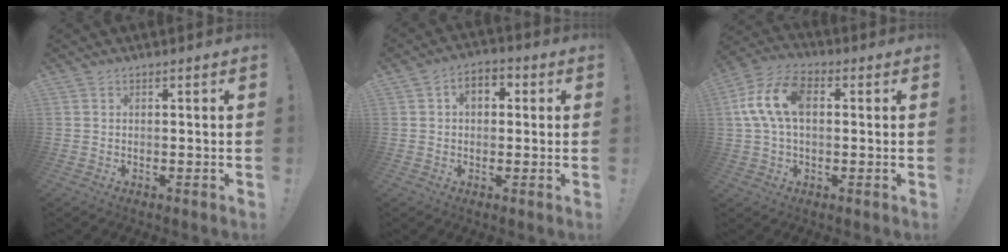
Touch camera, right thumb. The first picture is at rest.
{"total": 5.1, "force": [0.8, 3.8, 3.3], "torque": [-0.049, 0.007, 0.012]}
{"total": 12.9, "force": [1.7, 7.8, 10.2], "torque": [-0.200, 0.013, 0.033]}